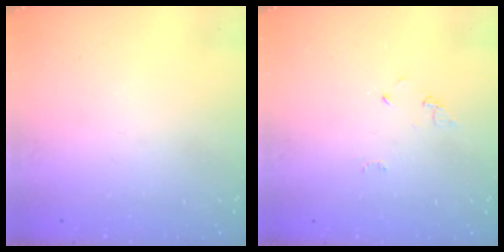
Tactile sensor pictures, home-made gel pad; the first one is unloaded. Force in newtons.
{"total": 2.6, "press": 2.6, "slide": 0.4}